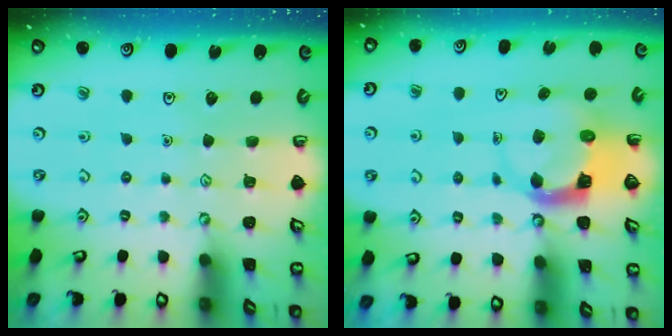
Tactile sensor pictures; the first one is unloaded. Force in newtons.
{"total": 4.1, "press": 4.1, "slide": 0.3}